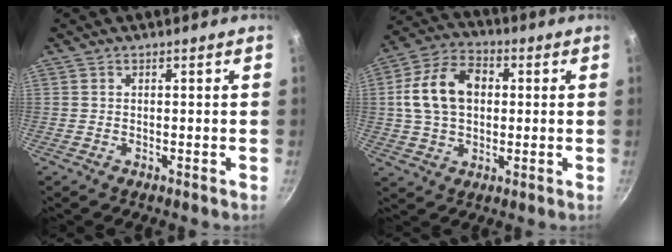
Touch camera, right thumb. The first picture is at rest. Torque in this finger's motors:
{"motor_torque": [0.95, 2.82, 1.58, 0.00, 0.23]}